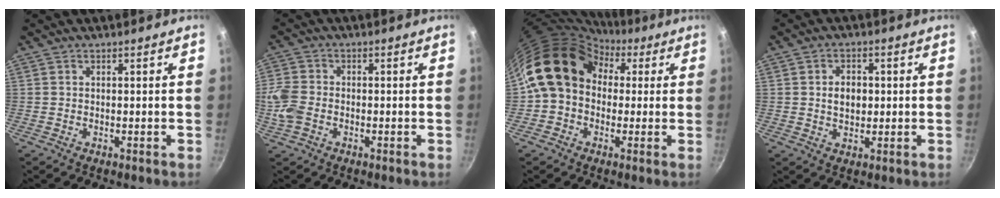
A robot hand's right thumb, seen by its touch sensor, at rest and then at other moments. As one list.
[{"total": 7.2, "force": [-1.9, 5.2, 4.5], "torque": [-0.104, 0.008, -0.050]}, {"total": 14.5, "force": [2.5, 11.6, 8.3], "torque": [-0.109, 0.032, 0.024]}, {"total": 5.0, "force": [0.5, 3.5, 3.5], "torque": [-0.040, 0.003, 0.006]}]